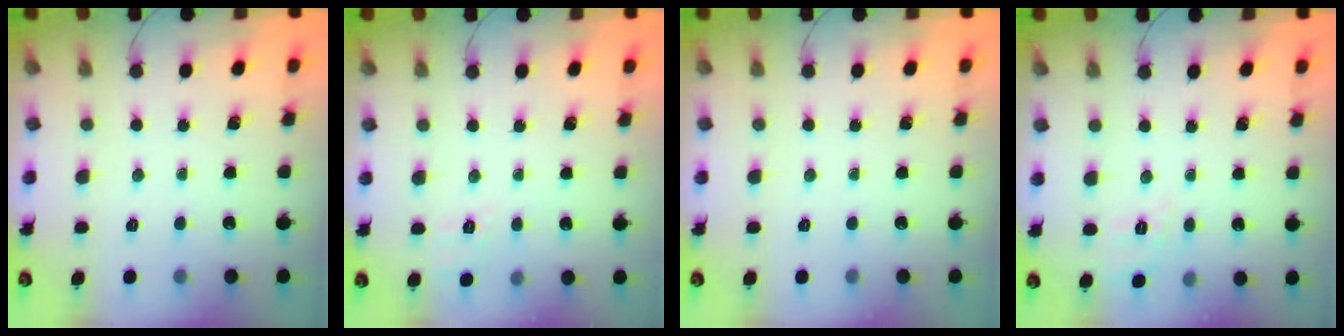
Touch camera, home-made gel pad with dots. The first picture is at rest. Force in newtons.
{"total": 2.0, "press": 0.8, "slide": 1.8}
{"total": 0.0}
{"total": 2.0, "press": 0.4, "slide": 1.9}